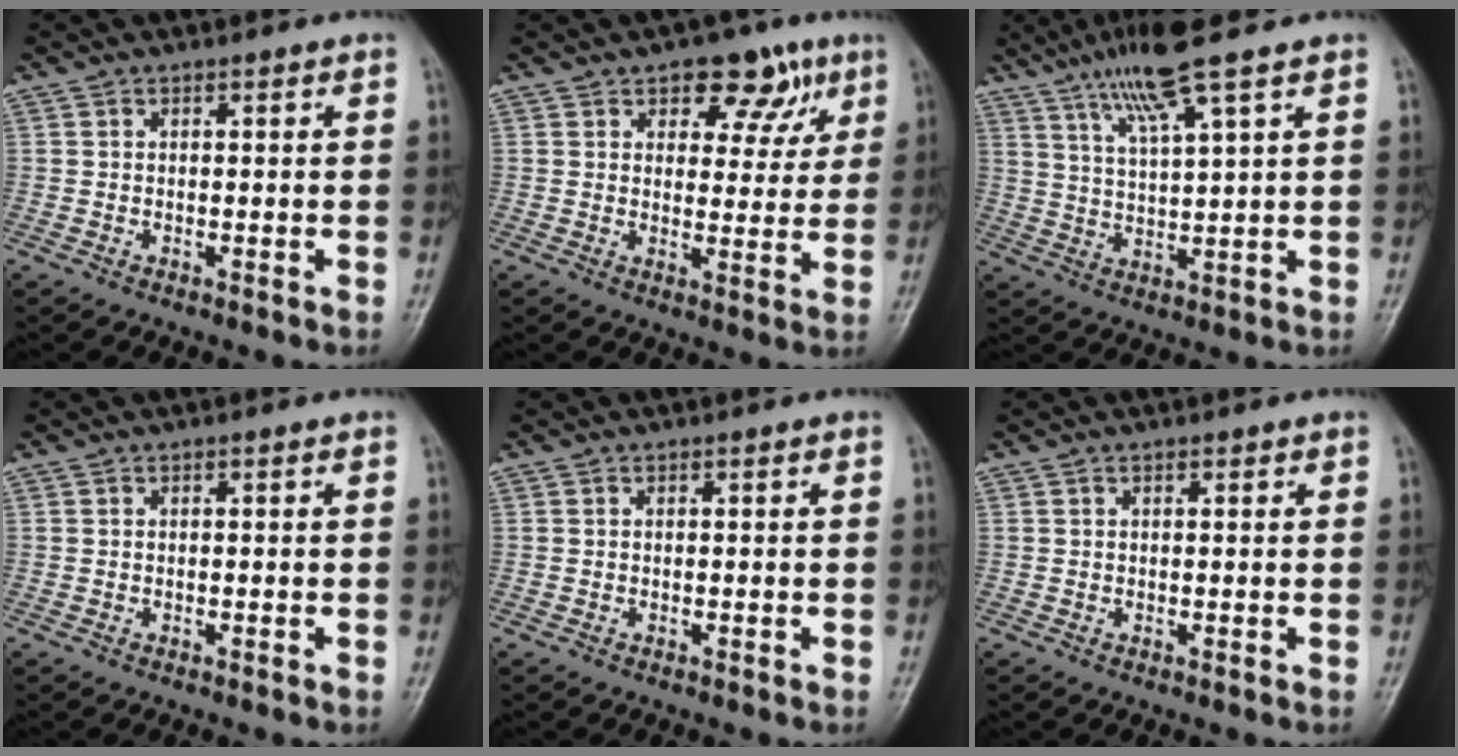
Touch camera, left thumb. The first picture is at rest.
{"total": 9.5, "force": [5.2, 5.8, 5.6], "torque": [-0.025, -0.017, 0.066]}
{"total": 9.7, "force": [6.2, 0.7, 7.4], "torque": [-0.140, -0.020, 0.118]}
{"total": 0.0}
{"total": 0.0}
{"total": 0.6, "force": [0.4, 0.3, 0.4], "torque": [-0.006, -0.001, 0.005]}